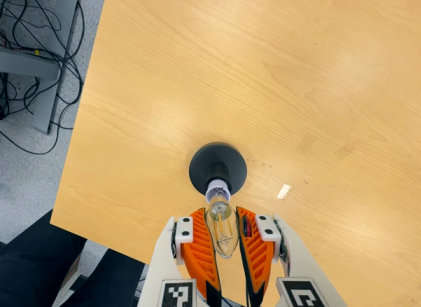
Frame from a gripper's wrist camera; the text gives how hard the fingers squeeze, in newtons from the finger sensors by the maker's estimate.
{"total": 20.1, "left": 25.3, "right": 15.0}